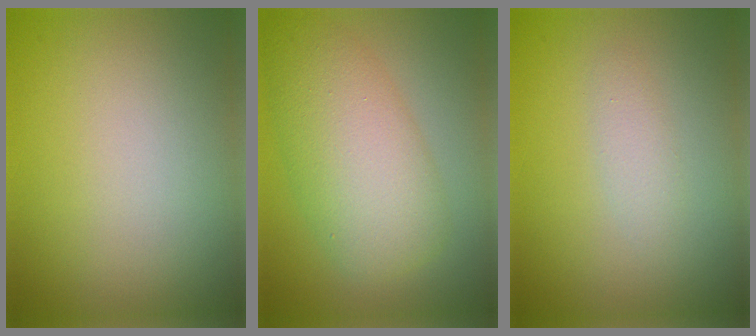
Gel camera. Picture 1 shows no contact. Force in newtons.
{"total": 7.4, "press": 7.4, "slide": 0.2}
{"total": 1.3, "press": 1.3, "slide": 0.0}